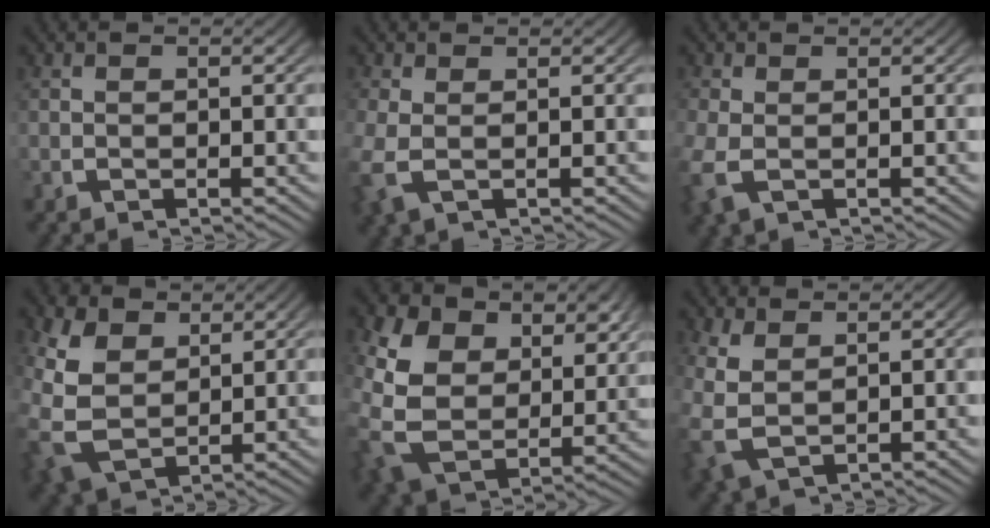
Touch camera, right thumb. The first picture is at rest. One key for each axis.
{"total": 2.2, "fx": 0.0, "fy": 1.3, "fz": 1.7, "tx": -0.050, "ty": -0.006, "tz": 0.004}
{"total": 2.1, "fx": -0.3, "fy": 1.3, "fz": 1.5, "tx": -0.044, "ty": -0.007, "tz": -0.002}
{"total": 7.3, "fx": -0.1, "fy": 5.7, "fz": 4.6, "tx": -0.141, "ty": -0.046, "tz": 0.025}
{"total": 10.8, "fx": 0.4, "fy": 8.2, "fz": 6.9, "tx": -0.205, "ty": -0.066, "tz": 0.031}
{"total": 4.0, "fx": 0.4, "fy": 2.8, "fz": 2.8, "tx": -0.086, "ty": -0.021, "tz": 0.025}